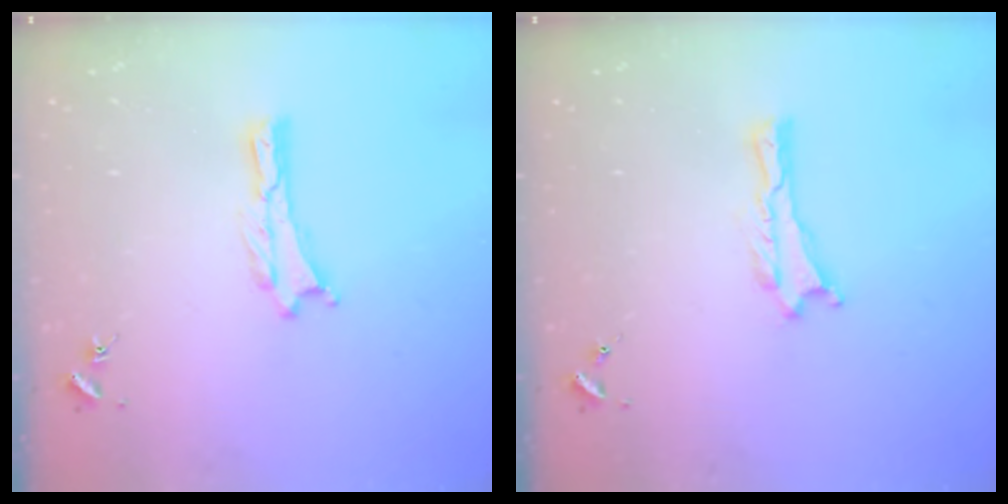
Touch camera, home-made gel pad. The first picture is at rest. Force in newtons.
{"total": 0.0}